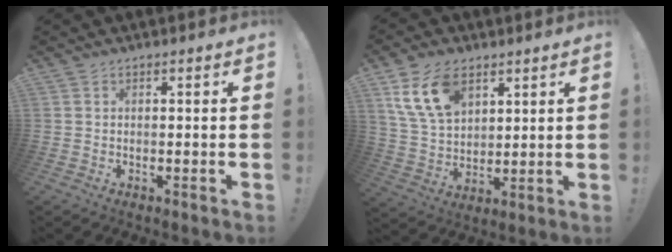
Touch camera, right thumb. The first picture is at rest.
{"total": 14.3, "force": [7.7, 8.8, 8.3], "torque": [-0.168, -0.015, 0.150]}